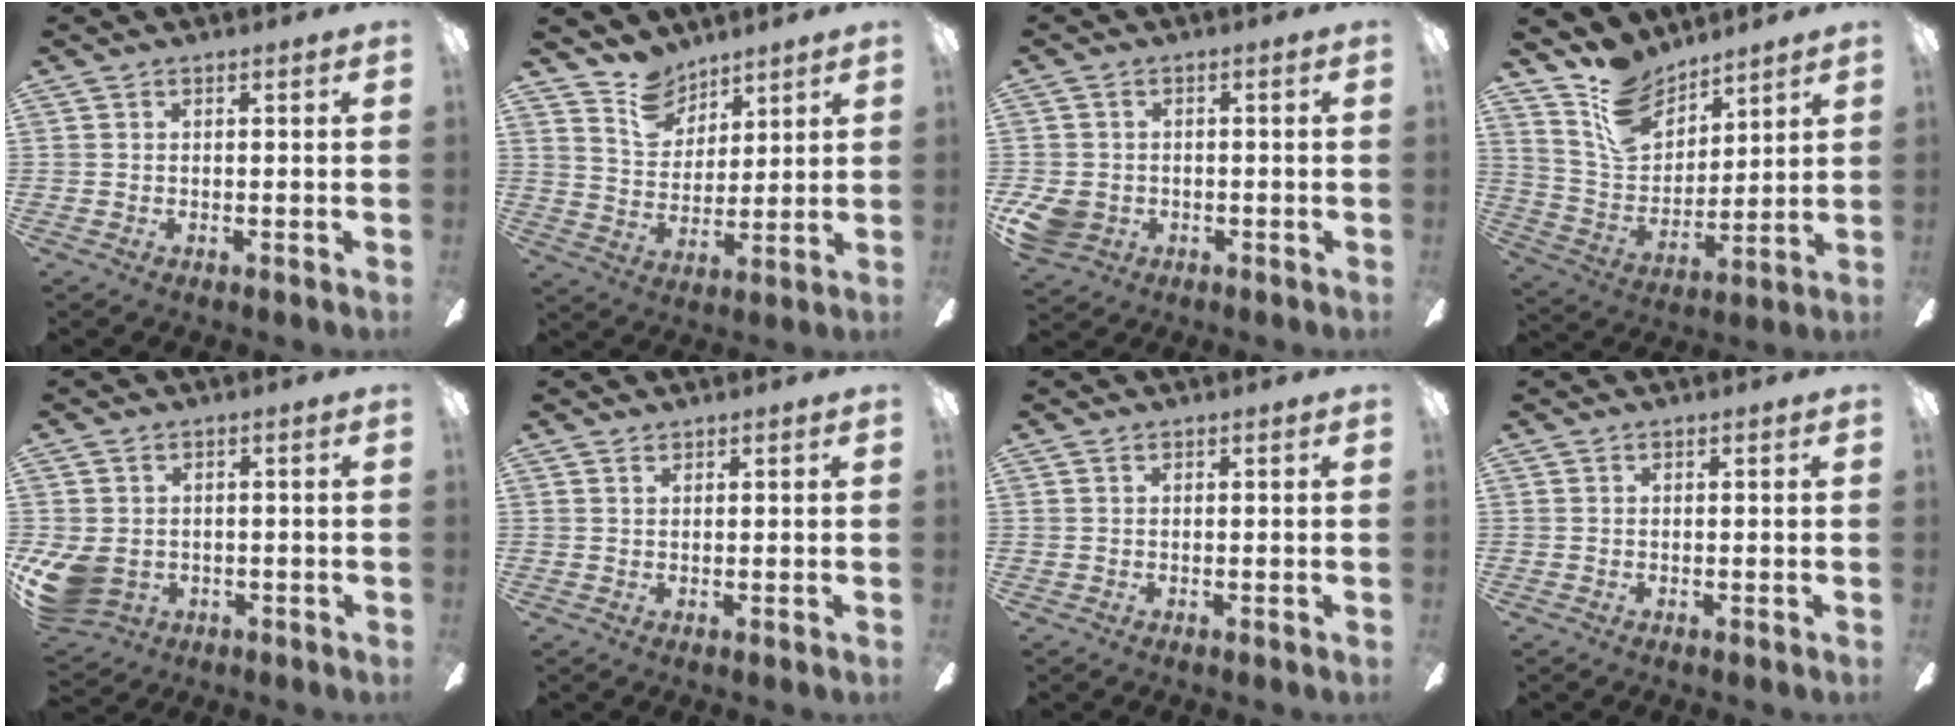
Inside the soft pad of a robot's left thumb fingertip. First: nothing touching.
{"total": 9.7, "force": [7.7, 5.6, 1.8], "torque": [-0.040, -0.046, 0.148]}
{"total": 5.8, "force": [-1.7, 4.7, 2.8], "torque": [-0.074, 0.013, -0.029]}
{"total": 14.0, "force": [10.5, 7.8, 4.9], "torque": [-0.107, -0.058, 0.207]}
{"total": 8.0, "force": [-1.8, 6.2, 4.6], "torque": [-0.114, 0.008, -0.030]}
{"total": 0.7, "force": [0.6, 0.3, 0.2], "torque": [-0.006, 0.001, 0.011]}
{"total": 0.0}
{"total": 0.0}